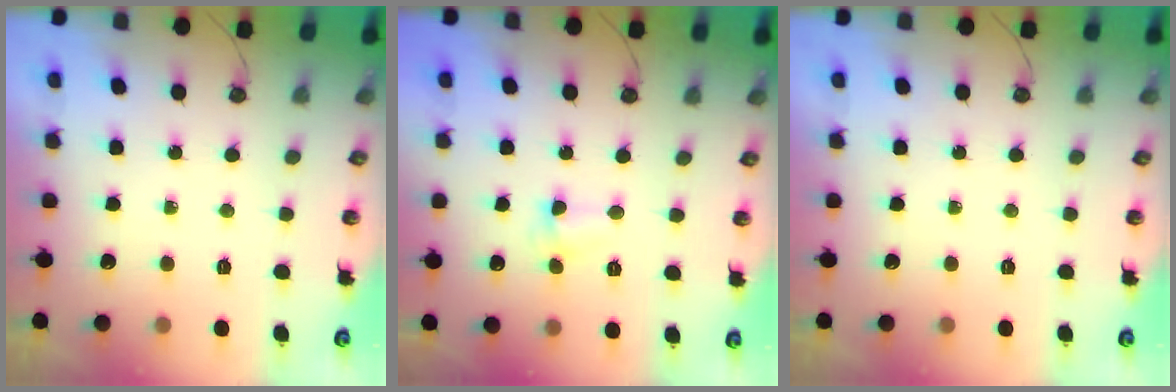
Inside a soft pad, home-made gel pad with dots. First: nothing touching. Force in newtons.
{"total": 2.9, "press": 2.8, "slide": 0.7}
{"total": 0.0}